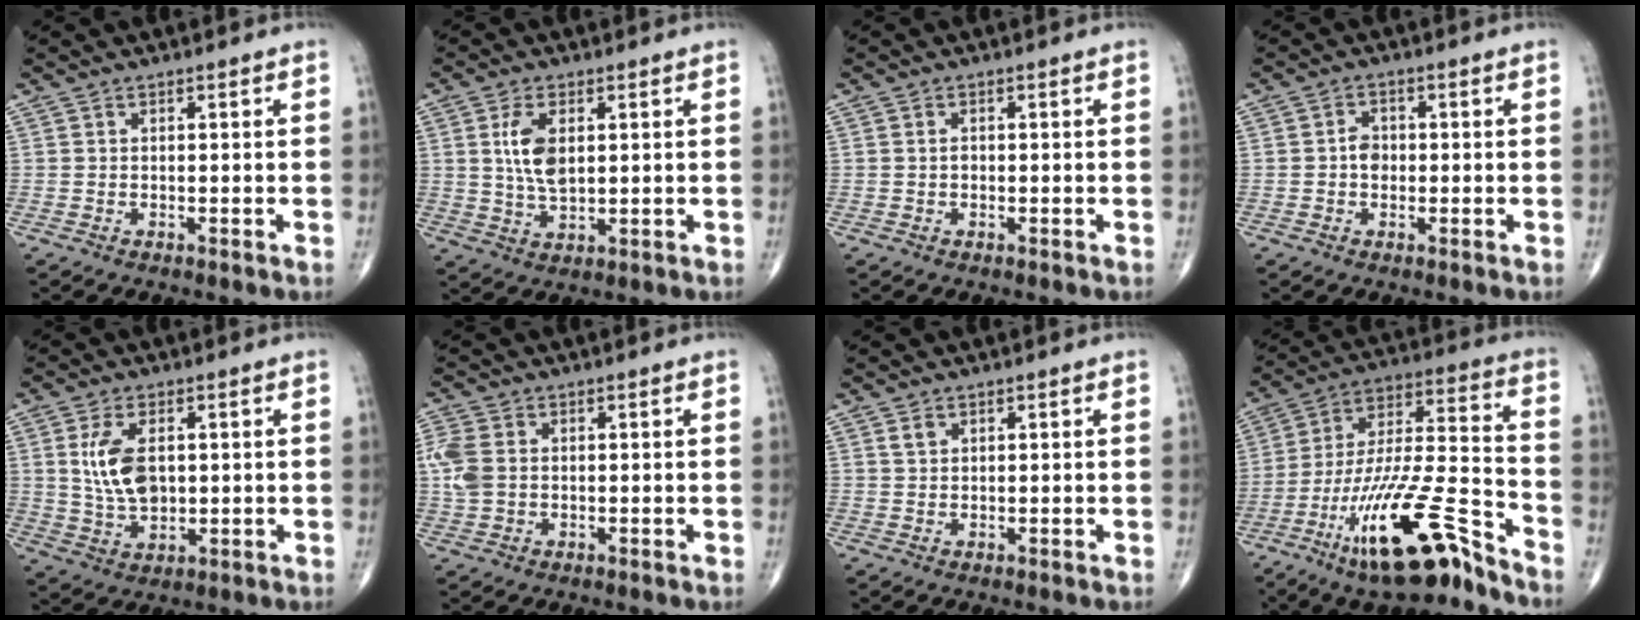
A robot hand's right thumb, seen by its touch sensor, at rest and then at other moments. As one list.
[{"total": 7.0, "force": [1.6, 3.6, 5.8], "torque": [-0.112, -0.009, 0.034]}, {"total": 0.7, "force": [-0.1, 0.5, 0.5], "torque": [-0.007, 0.000, -0.003]}, {"total": 2.7, "force": [-0.3, 2.2, 1.6], "torque": [-0.015, 0.006, -0.011]}, {"total": 8.8, "force": [1.5, 5.0, 7.1], "torque": [-0.133, -0.010, 0.037]}, {"total": 5.8, "force": [0.4, 4.2, 4.0], "torque": [-0.112, 0.007, 0.008]}, {"total": 1.5, "force": [0.8, 1.0, 0.8], "torque": [-0.010, -0.001, 0.017]}, {"total": 21.6, "force": [-13.8, 4.8, 16.0], "torque": [-0.298, 0.077, -0.240]}]